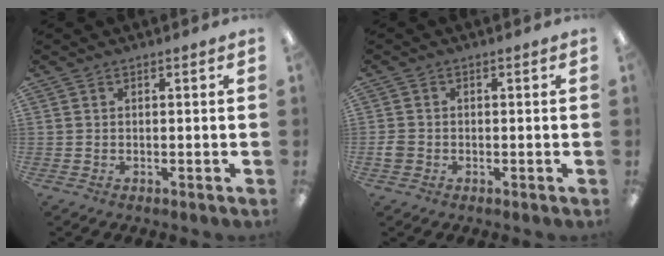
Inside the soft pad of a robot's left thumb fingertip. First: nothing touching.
{"total": 2.3, "force": [-0.6, 2.0, 1.0], "torque": [-0.016, 0.005, -0.010]}